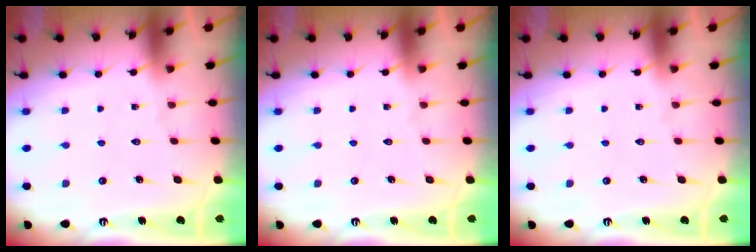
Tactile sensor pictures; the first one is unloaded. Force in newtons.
{"total": 0.0}
{"total": 0.0}